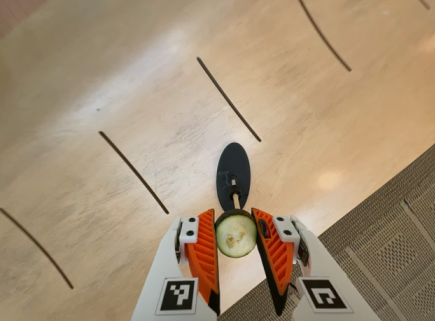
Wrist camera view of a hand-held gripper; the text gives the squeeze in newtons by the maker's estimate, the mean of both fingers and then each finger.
{"total": 8.4, "left": 8.4, "right": 8.3}